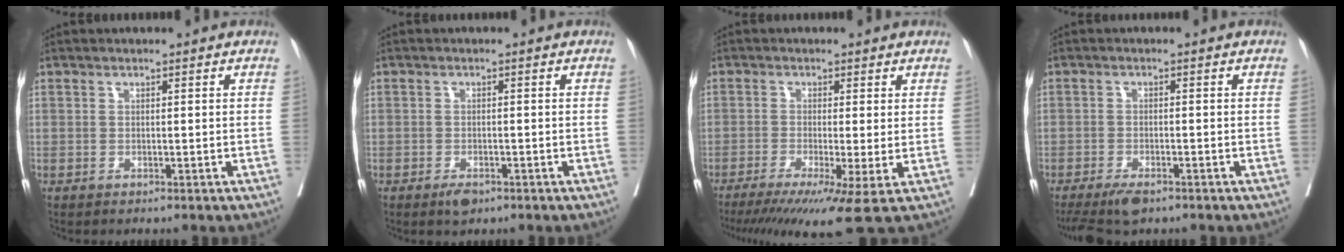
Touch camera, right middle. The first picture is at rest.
{"total": 2.0, "force": [-1.3, 0.9, 1.2], "torque": [-0.022, -0.001, -0.017]}
{"total": 8.9, "force": [-5.3, -0.4, 7.2], "torque": [-0.103, -0.020, -0.084]}
{"total": 5.5, "force": [-4.0, 1.7, 3.3], "torque": [-0.057, -0.010, -0.069]}